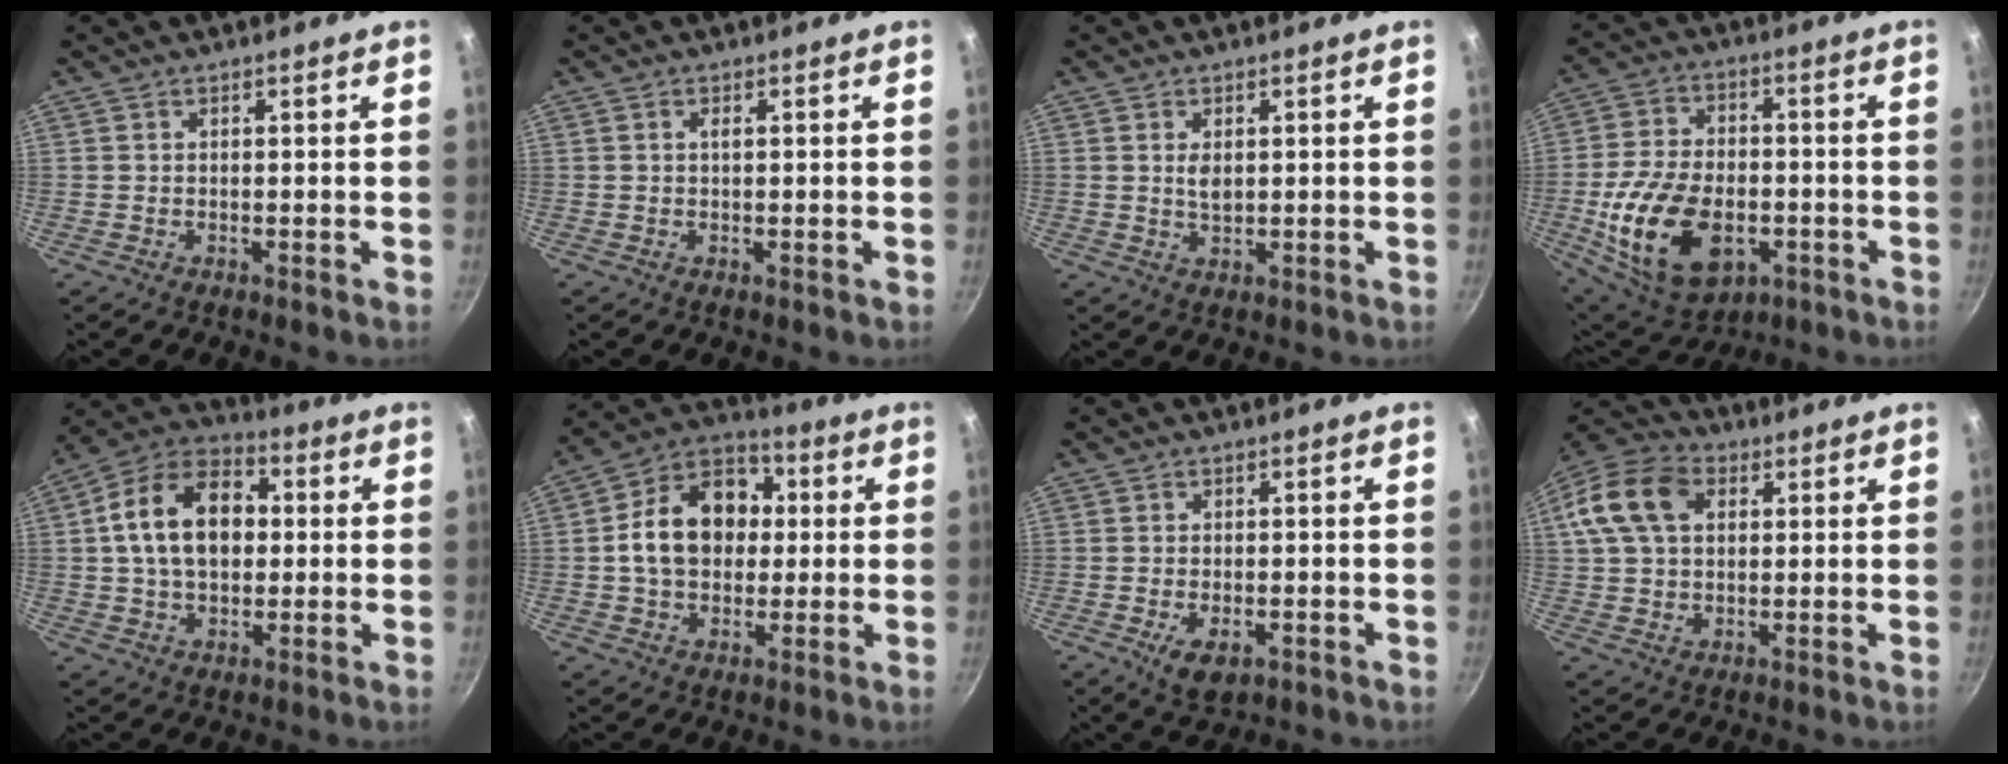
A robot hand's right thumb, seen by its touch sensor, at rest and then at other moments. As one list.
[{"total": 0.9, "force": [0.2, 0.1, 0.9], "torque": [-0.016, 0.000, 0.001]}, {"total": 2.6, "force": [0.6, 1.5, 2.0], "torque": [-0.036, -0.004, 0.012]}, {"total": 19.3, "force": [-5.1, 12.4, 14.0], "torque": [-0.235, 0.013, -0.068]}, {"total": 16.5, "force": [1.7, 11.3, 11.9], "torque": [-0.170, 0.027, 0.014]}, {"total": 15.8, "force": [1.3, 12.0, 10.3], "torque": [-0.137, 0.028, 0.006]}, {"total": 5.1, "force": [-1.9, 2.9, 3.8], "torque": [-0.057, -0.001, -0.022]}, {"total": 14.9, "force": [3.9, 10.7, 9.6], "torque": [-0.171, 0.019, 0.057]}]